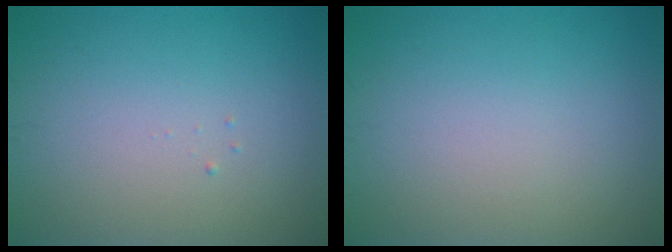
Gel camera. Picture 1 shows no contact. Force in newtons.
{"total": 0.0}